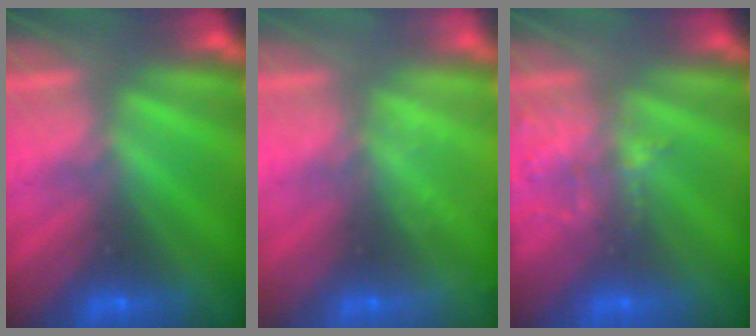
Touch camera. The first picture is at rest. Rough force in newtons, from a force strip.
{"total": 2.3}
{"total": 2.0}